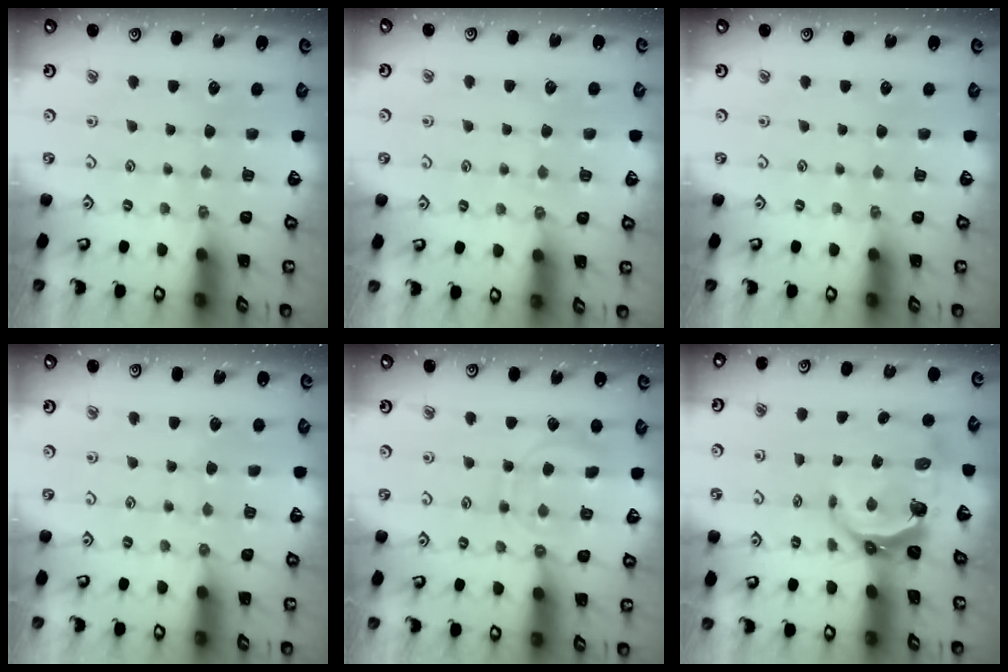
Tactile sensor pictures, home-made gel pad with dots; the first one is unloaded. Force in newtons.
{"total": 2.5, "press": 2.4, "slide": 0.4}
{"total": 0.0}
{"total": 5.2, "press": 5.2, "slide": 0.4}
{"total": 10.7, "press": 10.7, "slide": 0.9}
{"total": 8.0, "press": 6.4, "slide": 4.7}